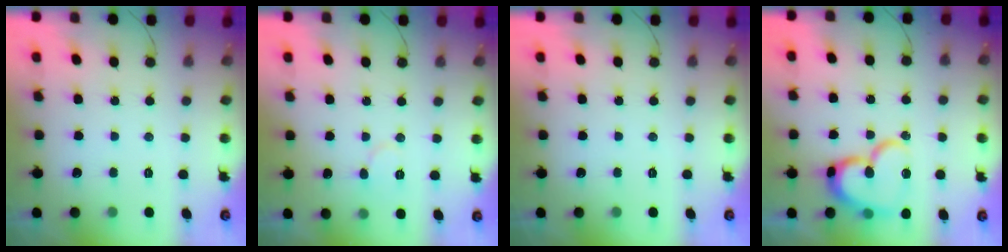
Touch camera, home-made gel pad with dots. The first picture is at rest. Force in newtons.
{"total": 4.8, "press": 4.8, "slide": 0.4}
{"total": 0.0}
{"total": 16.3, "press": 16.3, "slide": 1.4}